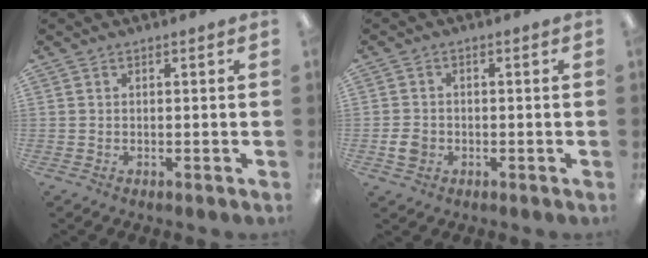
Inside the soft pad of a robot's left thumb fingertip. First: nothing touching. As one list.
[{"total": 3.6, "force": [-1.0, 3.0, 1.6], "torque": [-0.024, 0.001, -0.021]}]